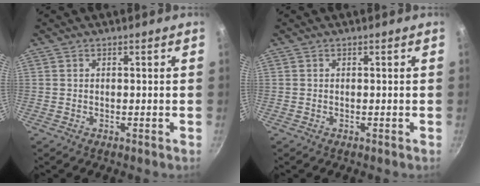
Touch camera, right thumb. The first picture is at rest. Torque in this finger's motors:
{"motor_torque": [0.14, 0.10, 0.51, -0.23, -0.01]}